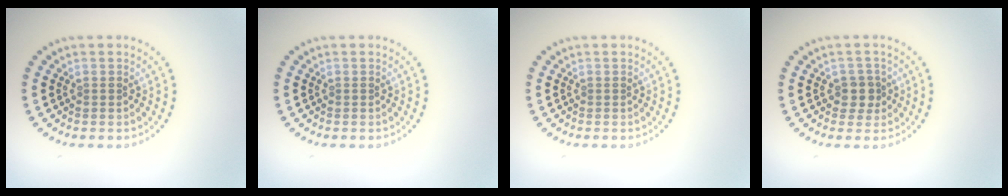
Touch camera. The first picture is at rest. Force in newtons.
{"total": 0.0}
{"total": 0.0}
{"total": 1.9, "press": 1.6, "slide": 0.9}